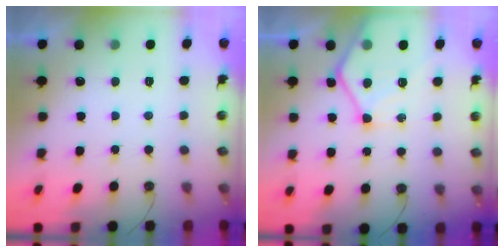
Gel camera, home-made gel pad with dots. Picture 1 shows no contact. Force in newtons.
{"total": 13.3, "press": 13.2, "slide": 1.1}